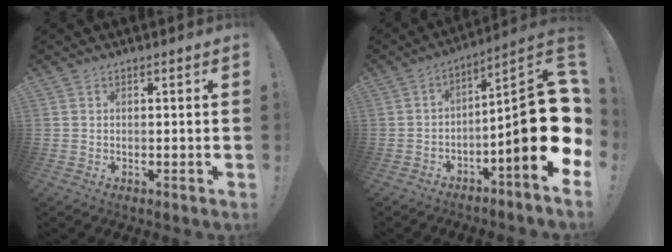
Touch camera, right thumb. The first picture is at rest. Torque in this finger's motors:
{"motor_torque": [2.39, 2.62, 1.45, -1.32, 0.08]}